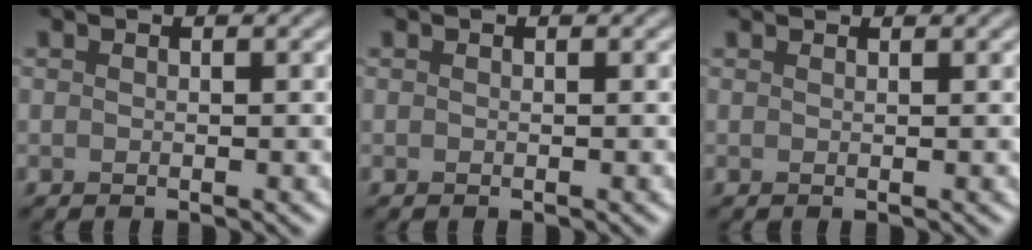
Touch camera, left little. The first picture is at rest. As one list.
[{"total": 0.0}, {"total": 1.3, "force": [1.3, 0.1, 0.3], "torque": [-0.012, -0.003, 0.012]}]